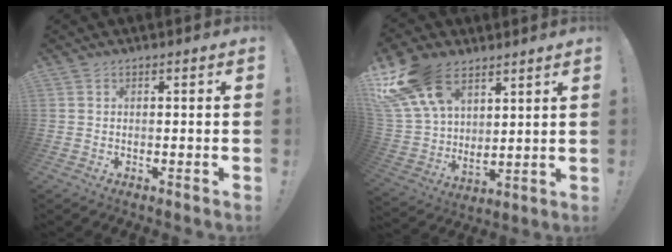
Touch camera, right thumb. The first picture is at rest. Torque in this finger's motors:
{"motor_torque": [1.65, 1.58, 0.09, 0.12, 0.02]}